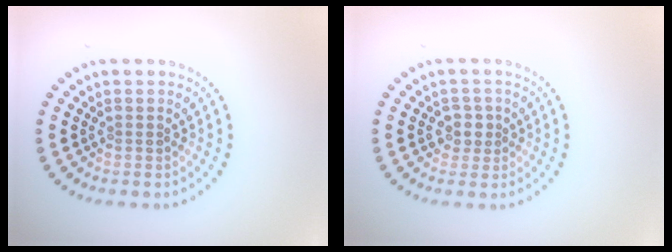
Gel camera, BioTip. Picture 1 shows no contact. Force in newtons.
{"total": 1.6, "press": 1.4, "slide": 0.9}